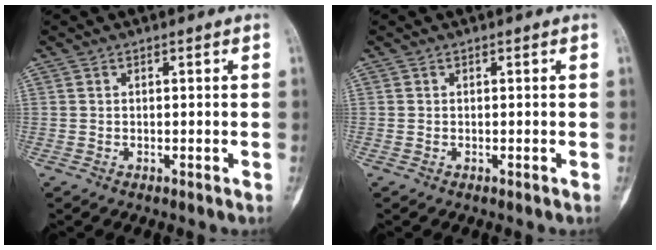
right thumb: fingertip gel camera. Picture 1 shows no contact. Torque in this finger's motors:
{"motor_torque": [0.07, -0.01, 0.06, -0.12, -0.02]}